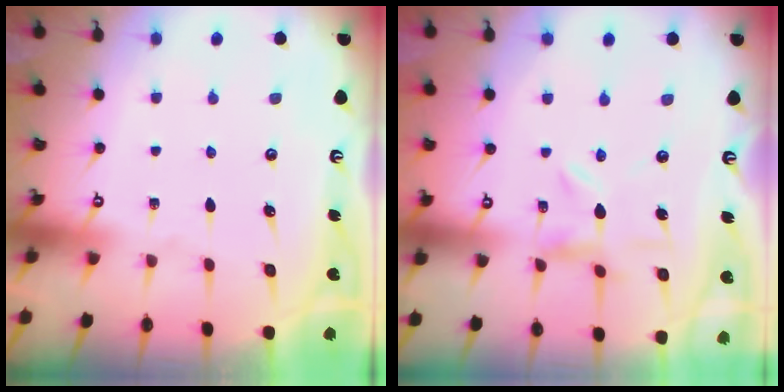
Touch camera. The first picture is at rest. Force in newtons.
{"total": 4.2, "press": 4.2, "slide": 0.4}